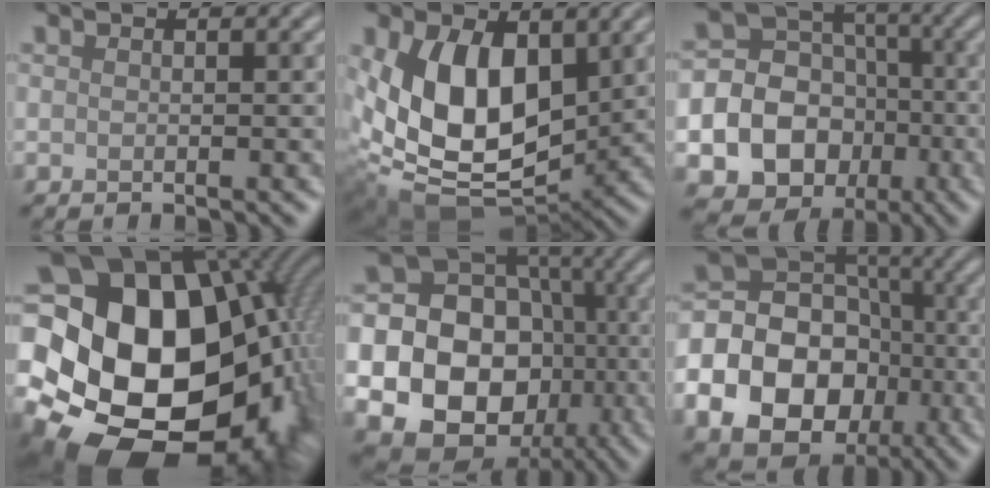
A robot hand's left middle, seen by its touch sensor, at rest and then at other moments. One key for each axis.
{"total": 10.3, "fx": 1.7, "fy": 6.3, "fz": 8.0, "tx": -0.160, "ty": -0.020, "tz": 0.034}
{"total": 20.5, "fx": -6.6, "fy": 18.7, "fz": 5.4, "tx": -0.152, "ty": -0.039, "tz": -0.125}
{"total": 24.3, "fx": -1.6, "fy": 18.2, "fz": 16.0, "tx": -0.291, "ty": -0.031, "tz": -0.056}
{"total": 25.2, "fx": -5.8, "fy": 22.7, "fz": 9.4, "tx": -0.194, "ty": -0.030, "tz": -0.128}
{"total": 16.2, "fx": -4.6, "fy": 13.7, "fz": 7.3, "tx": -0.163, "ty": -0.012, "tz": -0.092}